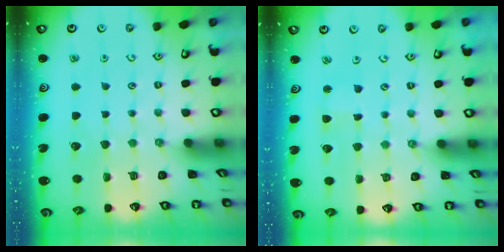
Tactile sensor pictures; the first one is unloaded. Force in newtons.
{"total": 2.1, "press": 2.1, "slide": 0.2}